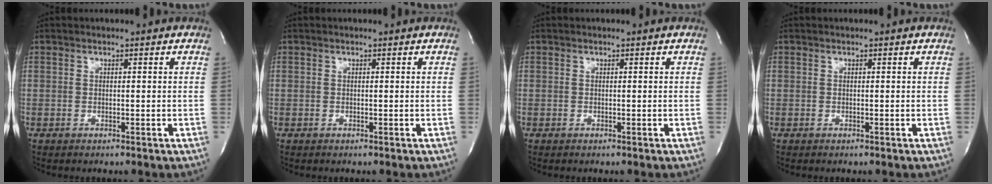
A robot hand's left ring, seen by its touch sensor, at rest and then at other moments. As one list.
[{"total": 0.0}, {"total": 0.0}, {"total": 0.0}]